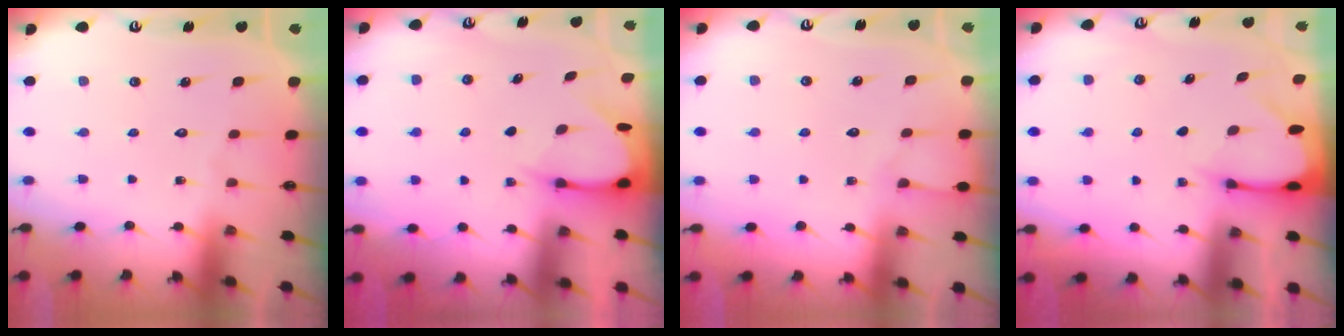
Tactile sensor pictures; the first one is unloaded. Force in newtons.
{"total": 3.7, "press": 3.7, "slide": 0.4}
{"total": 5.1, "press": 5.1, "slide": 0.7}
{"total": 2.4, "press": 2.4, "slide": 0.3}